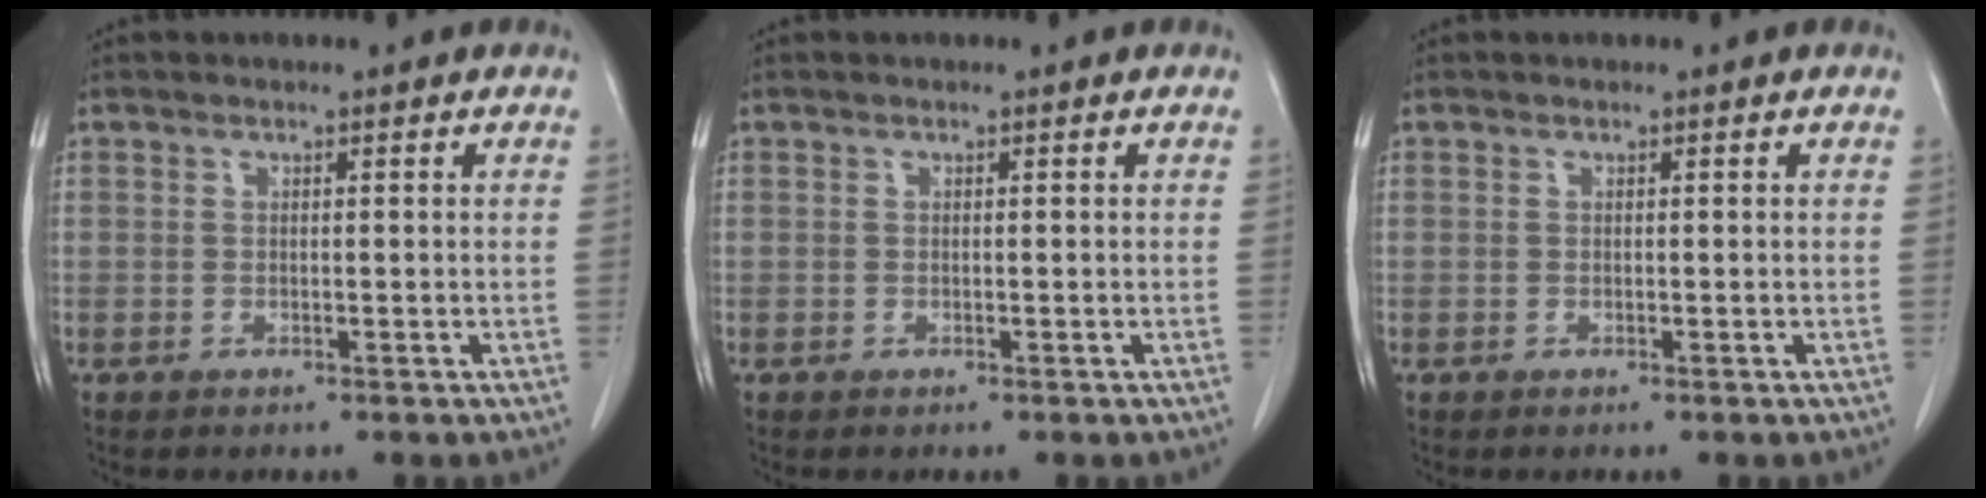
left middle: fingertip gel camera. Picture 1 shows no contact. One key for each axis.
{"total": 0.0}
{"total": 0.0}